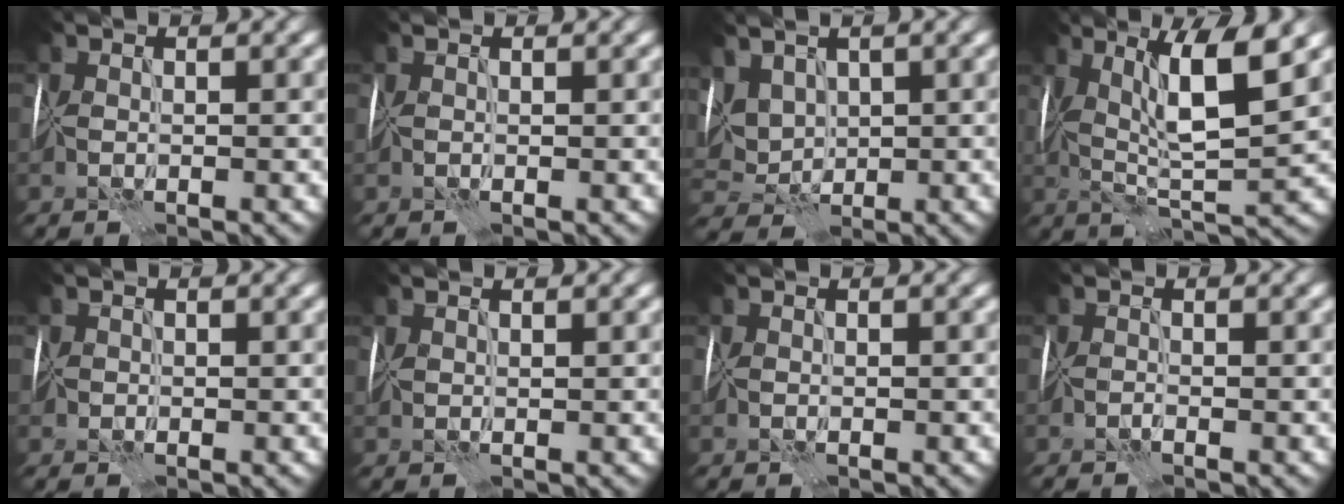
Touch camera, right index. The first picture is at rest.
{"total": 0.9, "force": [0.5, 0.3, 0.7], "torque": [-0.006, 0.004, 0.008]}
{"total": 4.0, "force": [1.9, 2.9, 2.0], "torque": [-0.055, 0.004, 0.042]}
{"total": 8.1, "force": [2.6, 1.6, 7.5], "torque": [-0.133, -0.001, 0.045]}
{"total": 0.8, "force": [-0.2, 0.8, -0.3], "torque": [0.003, 0.001, -0.007]}
{"total": 1.0, "force": [0.9, 0.2, 0.4], "torque": [-0.006, 0.003, 0.015]}
{"total": 0.0}
{"total": 0.8, "force": [-0.7, -0.2, -0.3], "torque": [0.000, -0.002, -0.013]}